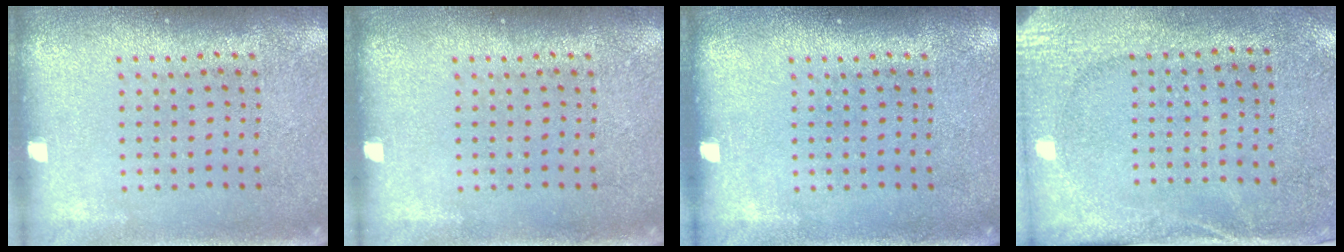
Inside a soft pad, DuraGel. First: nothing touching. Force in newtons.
{"total": 0.0}
{"total": 0.0}
{"total": 2.7, "press": 2.1, "slide": 1.6}